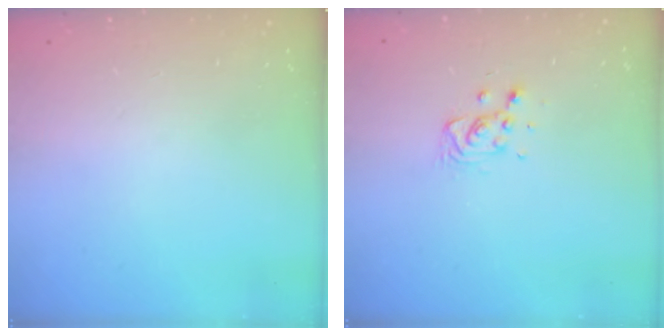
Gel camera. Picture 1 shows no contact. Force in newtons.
{"total": 7.3, "press": 7.1, "slide": 2.0}